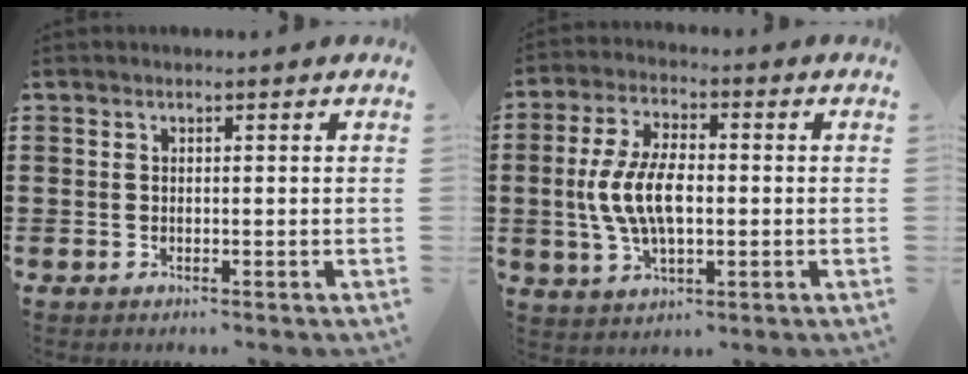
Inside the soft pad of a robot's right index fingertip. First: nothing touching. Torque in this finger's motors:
{"motor_torque": [1.48, 0.66, 1.05, 0.21]}